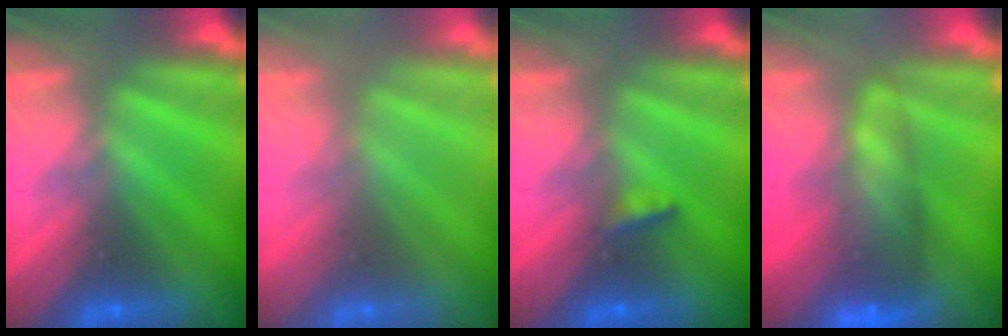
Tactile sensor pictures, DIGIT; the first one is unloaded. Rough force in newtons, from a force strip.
{"total": 2.9}
{"total": 2.9}
{"total": 7.6}